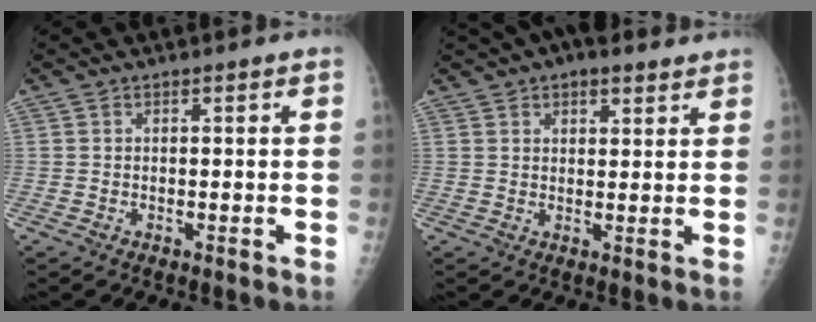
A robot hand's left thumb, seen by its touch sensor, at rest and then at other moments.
{"total": 7.0, "force": [4.6, 3.6, 3.9], "torque": [-0.041, -0.003, 0.070]}